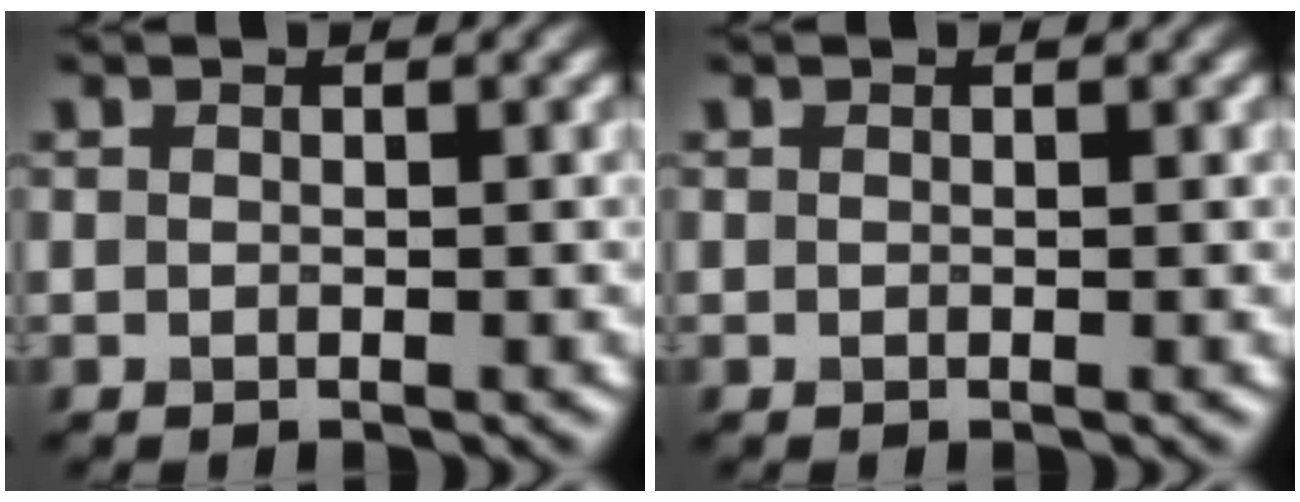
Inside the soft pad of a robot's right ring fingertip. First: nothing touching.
{"total": 0.0}